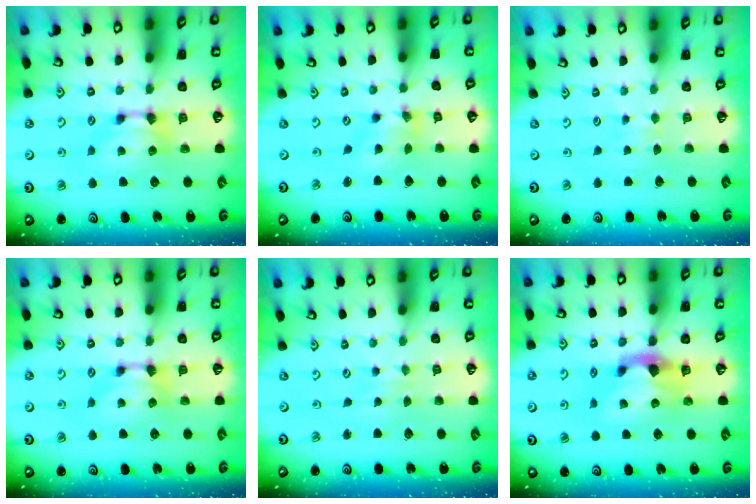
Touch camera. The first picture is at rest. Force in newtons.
{"total": 1.5, "press": 0.7, "slide": 1.3}
{"total": 3.1, "press": 3.1, "slide": 0.4}
{"total": 0.0}
{"total": 4.2, "press": 4.2, "slide": 0.0}
{"total": 2.9, "press": 2.6, "slide": 1.3}